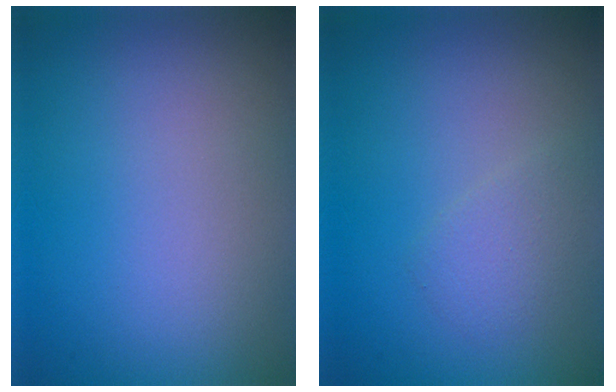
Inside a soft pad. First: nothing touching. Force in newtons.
{"total": 1.5, "press": 1.4, "slide": 0.1}